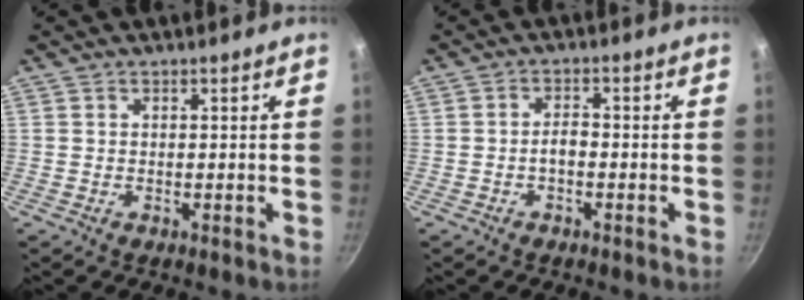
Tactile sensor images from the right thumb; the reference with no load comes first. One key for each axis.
{"total": 2.3, "fx": -1.0, "fy": 1.1, "fz": 1.8, "tx": -0.024, "ty": 0.017, "tz": -0.020}